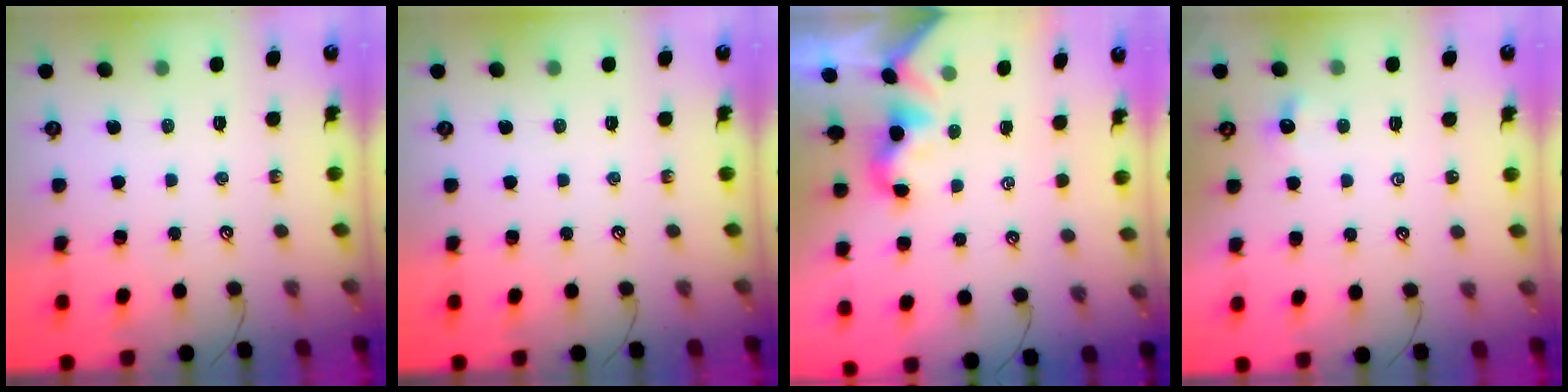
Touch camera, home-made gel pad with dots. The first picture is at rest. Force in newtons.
{"total": 0.0}
{"total": 1.9, "press": 1.9, "slide": 0.5}
{"total": 0.0}